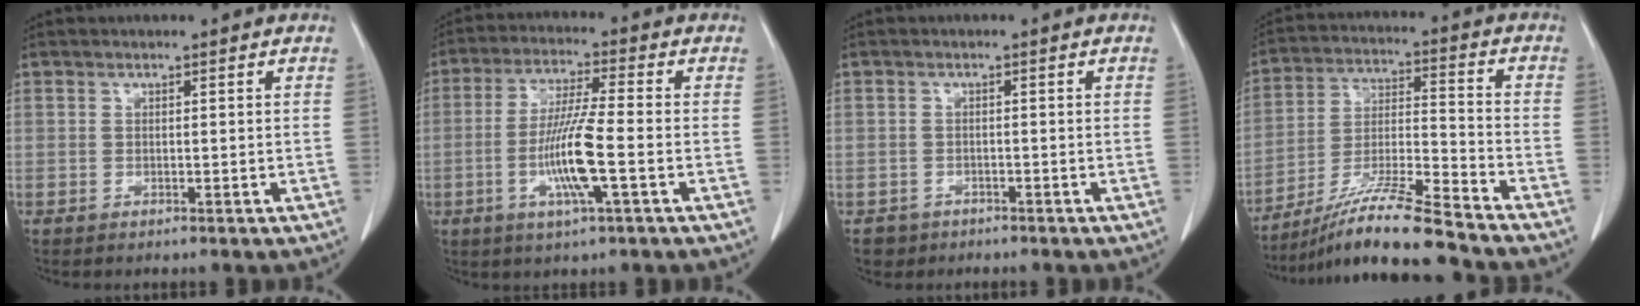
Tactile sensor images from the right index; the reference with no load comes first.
{"total": 9.8, "force": [-2.5, 0.0, 9.4], "torque": [-0.184, -0.010, -0.050]}
{"total": 2.2, "force": [-1.4, 1.7, -0.2], "torque": [-0.003, 0.007, -0.024]}
{"total": 14.0, "force": [-11.9, -0.9, 7.3], "torque": [-0.132, -0.011, -0.216]}